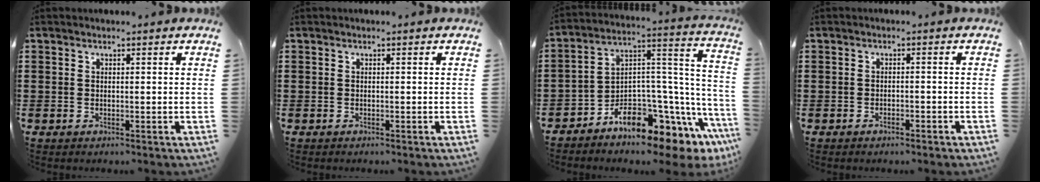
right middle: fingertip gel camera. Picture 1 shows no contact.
{"total": 0.0}
{"total": 8.2, "force": [-7.3, 2.2, 3.2], "torque": [-0.074, -0.017, -0.148]}
{"total": 1.0, "force": [-0.9, 0.2, 0.4], "torque": [-0.010, -0.002, -0.017]}